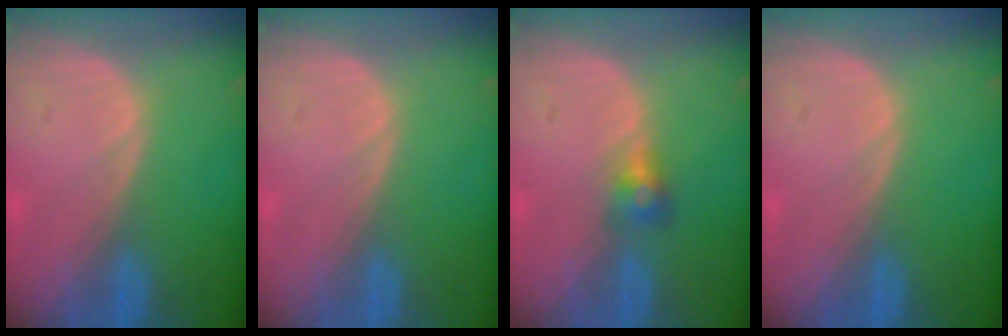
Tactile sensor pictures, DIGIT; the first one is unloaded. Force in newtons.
{"total": 0.0}
{"total": 2.7, "press": 2.5, "slide": 0.9}
{"total": 0.0}